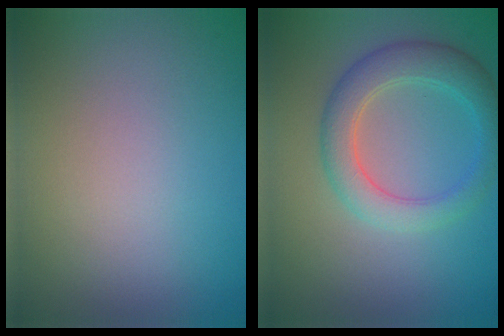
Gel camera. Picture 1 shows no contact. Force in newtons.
{"total": 2.9, "press": 2.9, "slide": 0.3}